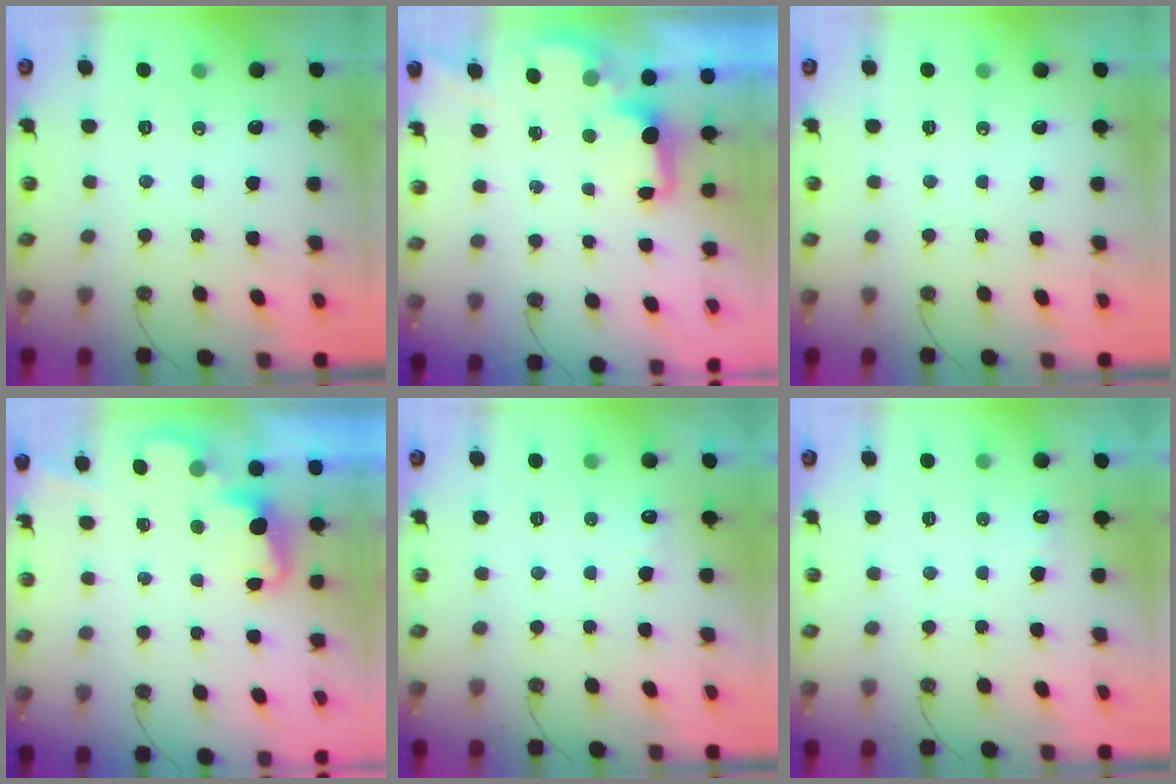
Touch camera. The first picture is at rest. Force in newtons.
{"total": 2.0, "press": 1.9, "slide": 0.8}
{"total": 0.0}
{"total": 2.3, "press": 2.2, "slide": 0.5}
{"total": 3.9, "press": 3.7, "slide": 1.1}
{"total": 3.9, "press": 3.7, "slide": 1.1}